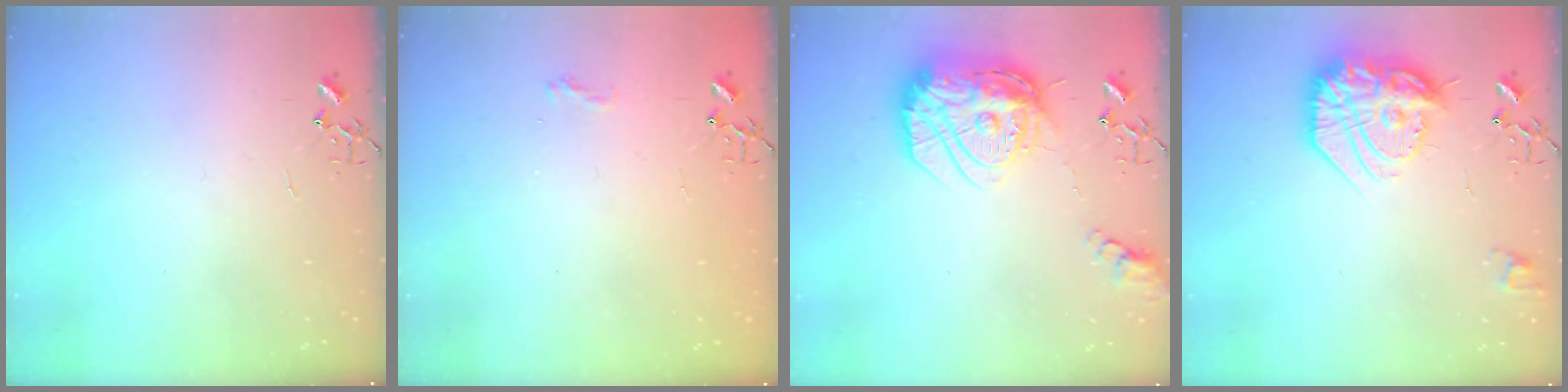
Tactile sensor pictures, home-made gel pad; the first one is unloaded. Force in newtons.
{"total": 7.0, "press": 7.0, "slide": 0.8}
{"total": 20.2, "press": 20.1, "slide": 1.6}
{"total": 23.1, "press": 23.0, "slide": 2.4}